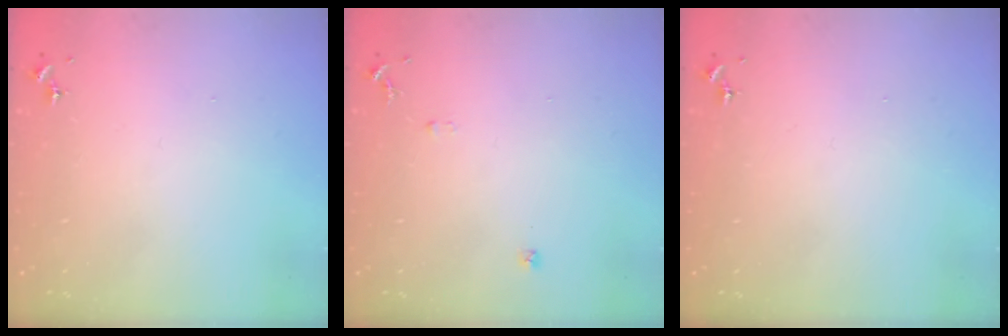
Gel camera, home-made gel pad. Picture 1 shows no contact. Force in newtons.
{"total": 5.6, "press": 5.5, "slide": 0.6}
{"total": 0.0}